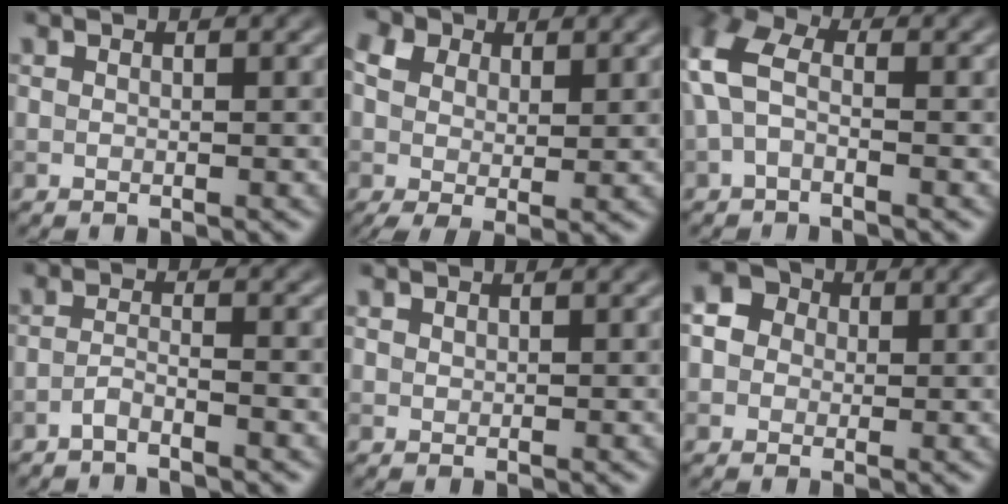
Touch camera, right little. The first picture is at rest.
{"total": 7.0, "force": [2.6, 4.5, 4.6], "torque": [-0.117, 0.015, 0.050]}
{"total": 4.2, "force": [-0.6, 2.6, 3.3], "torque": [-0.084, 0.013, -0.022]}
{"total": 1.9, "force": [-1.7, -0.1, 0.8], "torque": [-0.015, 0.006, -0.035]}
{"total": 0.0}
{"total": 3.2, "force": [0.3, 2.9, 1.2], "torque": [-0.015, 0.011, -0.007]}